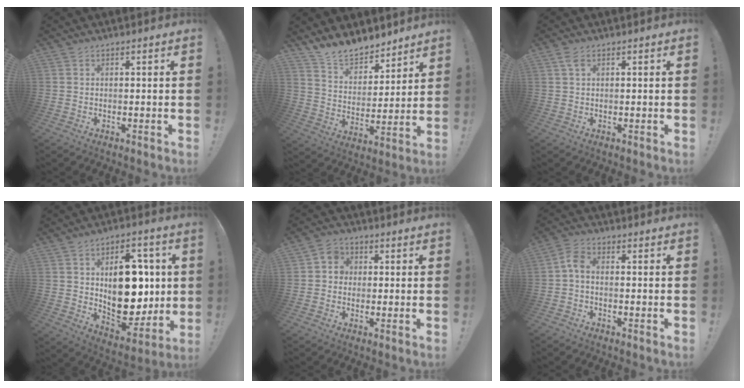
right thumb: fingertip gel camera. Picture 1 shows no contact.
{"total": 11.7, "force": [10.8, 4.1, 2.0], "torque": [-0.053, -0.089, 0.206]}
{"total": 2.3, "force": [1.0, 1.2, 1.6], "torque": [-0.029, 0.000, 0.016]}
{"total": 19.7, "force": [2.8, 12.8, 14.7], "torque": [-0.216, -0.014, 0.060]}
{"total": 4.9, "force": [0.3, 4.5, 1.9], "torque": [-0.028, 0.009, 0.007]}
{"total": 4.3, "force": [-0.6, 2.4, 3.5], "torque": [-0.075, 0.006, -0.012]}